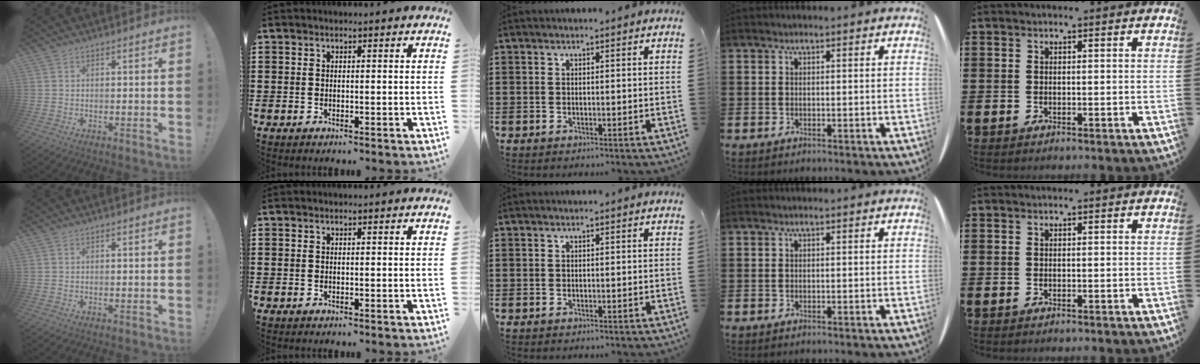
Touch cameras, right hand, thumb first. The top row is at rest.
{}